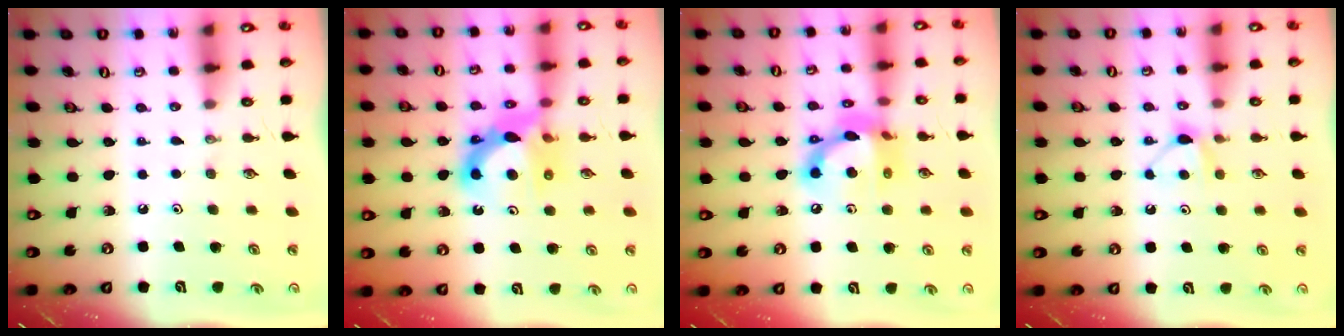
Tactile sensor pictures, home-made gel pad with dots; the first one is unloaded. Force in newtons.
{"total": 11.0, "press": 10.9, "slide": 1.0}
{"total": 13.4, "press": 13.3, "slide": 0.8}
{"total": 6.3, "press": 6.3, "slide": 0.7}